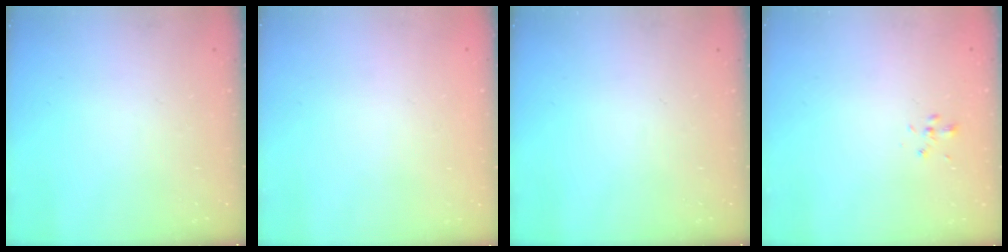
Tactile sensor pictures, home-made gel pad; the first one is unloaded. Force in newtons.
{"total": 1.6, "press": 1.6, "slide": 0.2}
{"total": 0.0}
{"total": 1.8, "press": 1.6, "slide": 0.8}